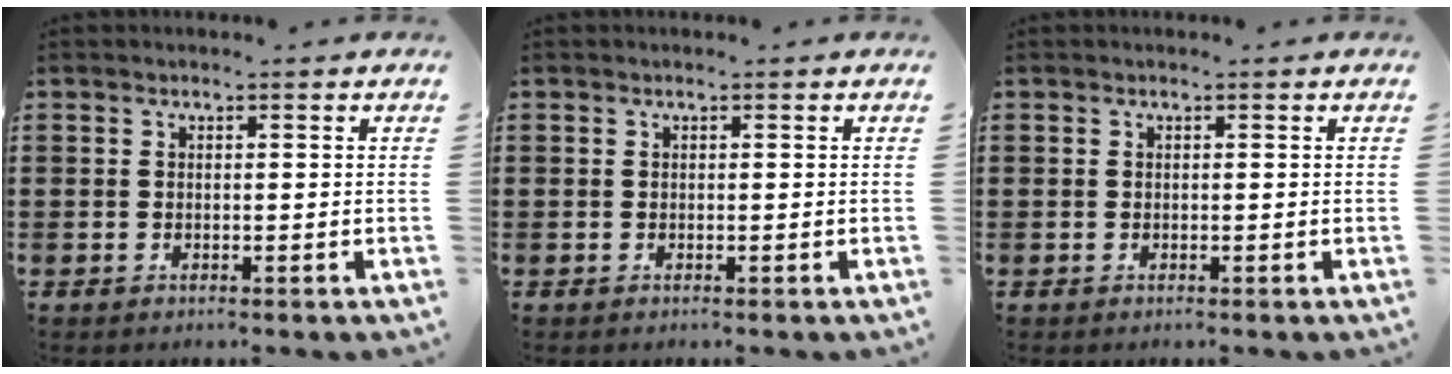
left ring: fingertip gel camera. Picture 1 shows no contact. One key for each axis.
{"total": 0.0}
{"total": 0.0}